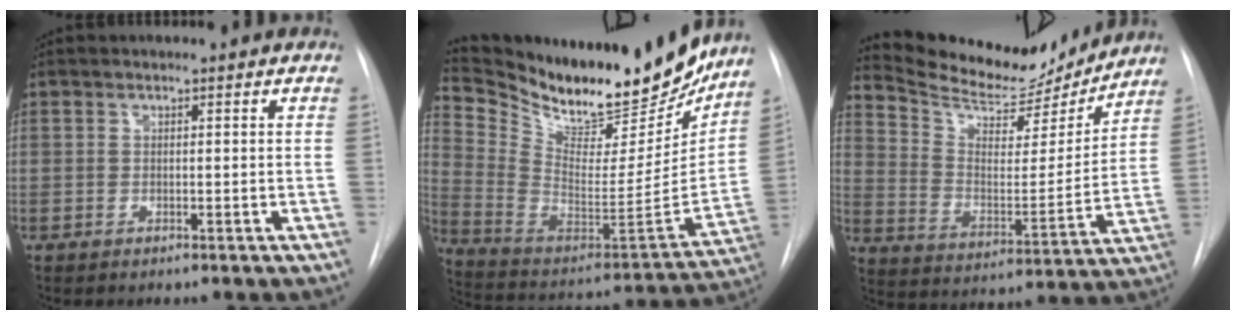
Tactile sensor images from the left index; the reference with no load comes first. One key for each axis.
{"total": 25.0, "fx": 22.0, "fy": 6.6, "fz": 9.9, "tx": -0.175, "ty": -0.051, "tz": 0.334}
{"total": 15.8, "fx": 15.3, "fy": 2.8, "fz": 2.6, "tx": -0.053, "ty": -0.030, "tz": 0.241}